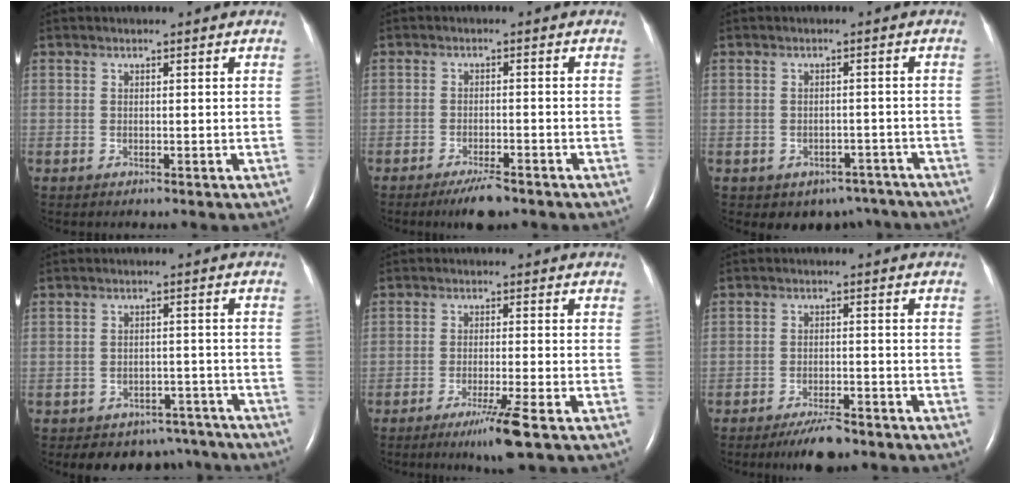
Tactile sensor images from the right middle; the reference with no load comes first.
{"total": 4.3, "force": [-3.3, 0.9, 2.7], "torque": [-0.050, -0.005, -0.053]}
{"total": 6.6, "force": [-5.0, 4.1, 1.0], "torque": [-0.001, 0.018, -0.057]}
{"total": 9.5, "force": [-8.2, 4.8, 0.9], "torque": [0.001, 0.021, -0.090]}
{"total": 5.3, "force": [-3.2, -0.8, 4.2], "torque": [-0.077, -0.018, -0.058]}
{"total": 5.1, "force": [-4.1, 1.2, 2.8], "torque": [-0.054, -0.005, -0.068]}